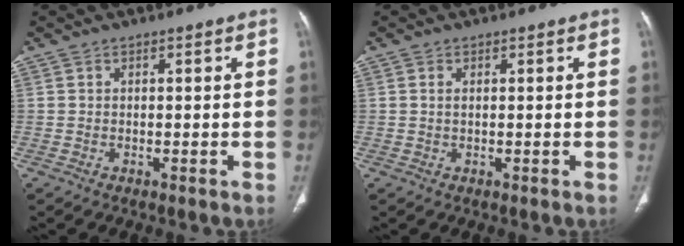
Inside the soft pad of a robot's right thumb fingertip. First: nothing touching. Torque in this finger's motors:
{"motor_torque": [-0.60, 0.05, 0.25, 0.26, -0.02]}